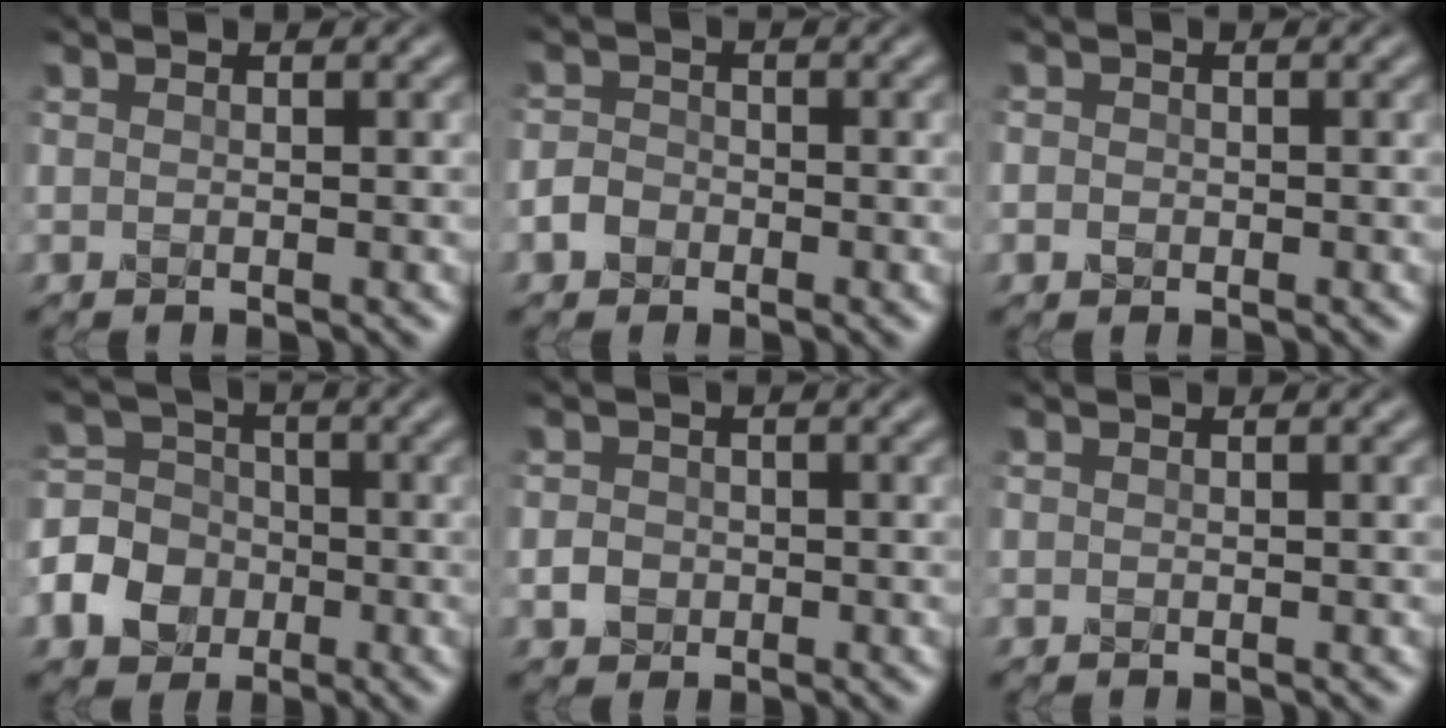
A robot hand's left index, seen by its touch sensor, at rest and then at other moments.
{"total": 2.1, "force": [-1.1, 1.6, 0.8], "torque": [-0.013, 0.001, -0.029]}
{"total": 1.4, "force": [-0.2, 1.3, 0.5], "torque": [0.002, 0.000, -0.011]}
{"total": 6.9, "force": [-2.7, 5.8, 2.8], "torque": [-0.061, 0.002, -0.080]}
{"total": 1.6, "force": [-0.5, 1.4, 0.6], "torque": [-0.008, -0.001, -0.015]}
{"total": 0.0}